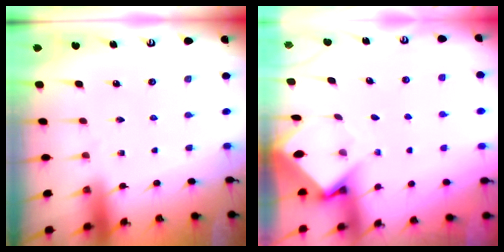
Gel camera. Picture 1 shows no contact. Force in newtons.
{"total": 3.9, "press": 3.9, "slide": 0.3}